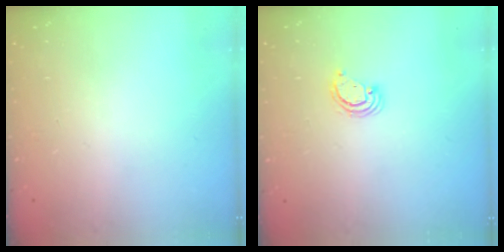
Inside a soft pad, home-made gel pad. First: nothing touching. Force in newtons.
{"total": 2.9, "press": 2.9, "slide": 0.3}